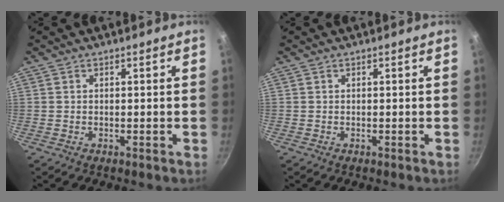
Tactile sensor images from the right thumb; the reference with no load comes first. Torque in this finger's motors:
{"motor_torque": [0.00, 0.00, 0.20, -0.08, 0.00]}